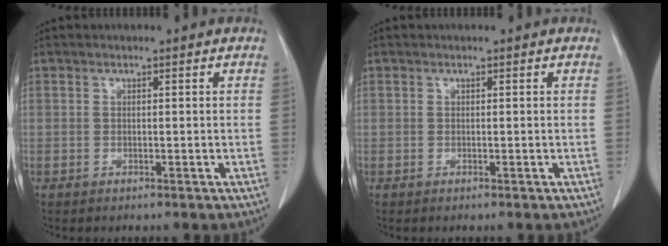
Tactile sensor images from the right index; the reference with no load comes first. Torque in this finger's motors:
{"motor_torque": [0.00, 0.00, 0.00, 0.00]}